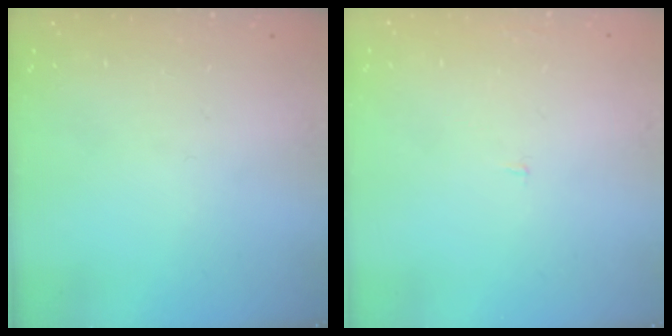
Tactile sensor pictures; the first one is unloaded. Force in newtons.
{"total": 1.2, "press": 1.2, "slide": 0.1}